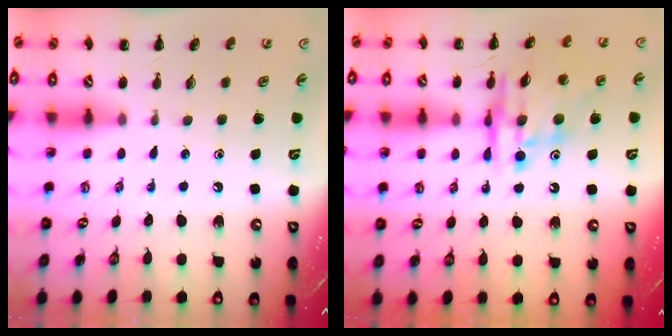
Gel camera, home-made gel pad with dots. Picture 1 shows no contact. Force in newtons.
{"total": 12.6, "press": 12.2, "slide": 3.3}